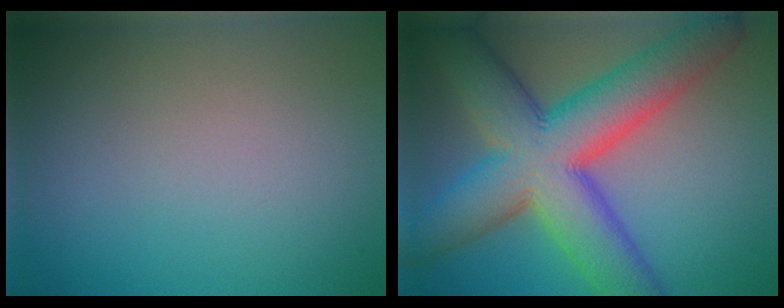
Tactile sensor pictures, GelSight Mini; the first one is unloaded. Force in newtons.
{"total": 13.3, "press": 13.2, "slide": 0.6}